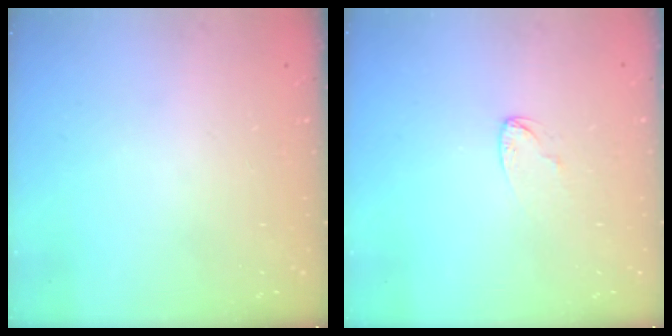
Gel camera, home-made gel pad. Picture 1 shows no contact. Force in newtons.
{"total": 2.4, "press": 2.4, "slide": 0.2}